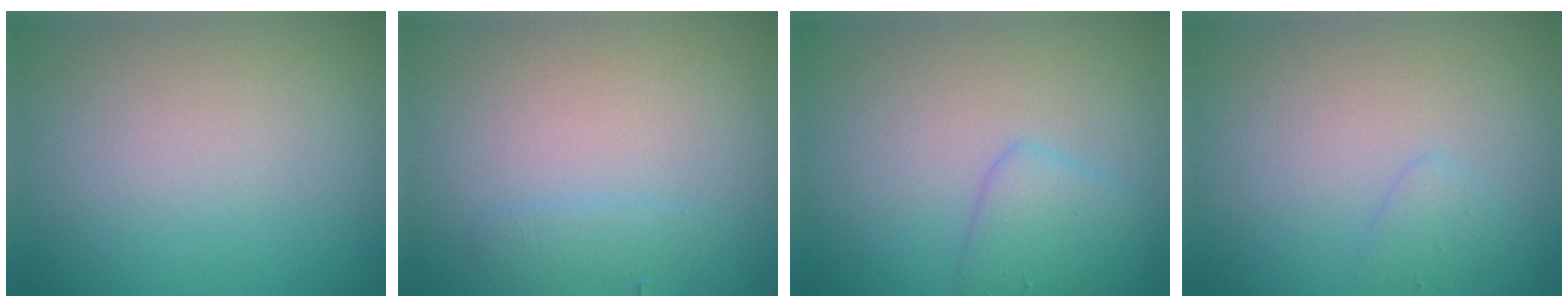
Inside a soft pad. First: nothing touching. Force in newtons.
{"total": 1.3, "press": 1.3, "slide": 0.1}
{"total": 2.6, "press": 2.6, "slide": 0.2}
{"total": 1.2, "press": 1.2, "slide": 0.0}